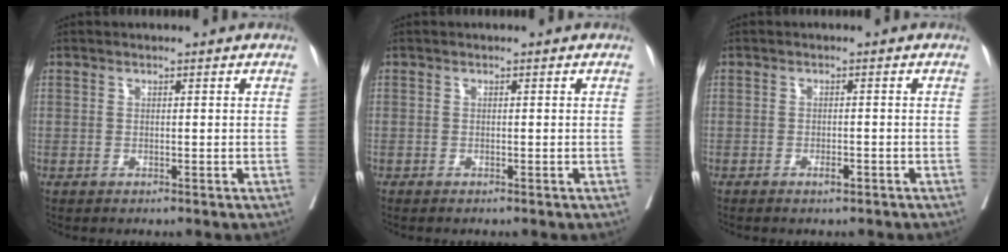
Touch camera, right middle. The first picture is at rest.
{"total": 0.0}
{"total": 1.2, "force": [-0.6, 0.3, 0.9], "torque": [-0.020, 0.000, -0.009]}